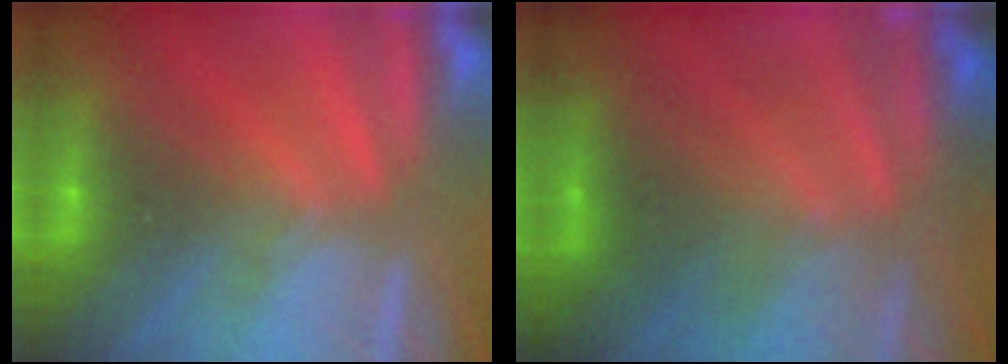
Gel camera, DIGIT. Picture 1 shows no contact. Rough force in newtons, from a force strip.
{"total": 4.5}